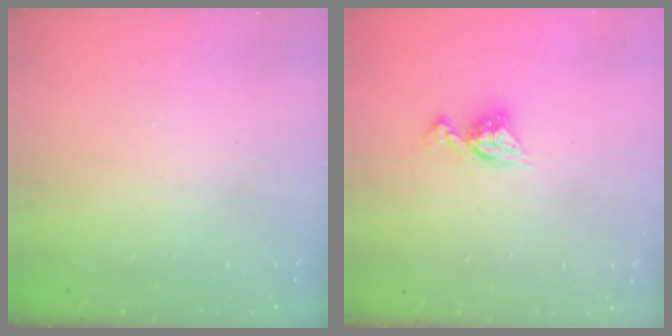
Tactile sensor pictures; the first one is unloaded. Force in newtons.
{"total": 7.5, "press": 7.4, "slide": 0.8}